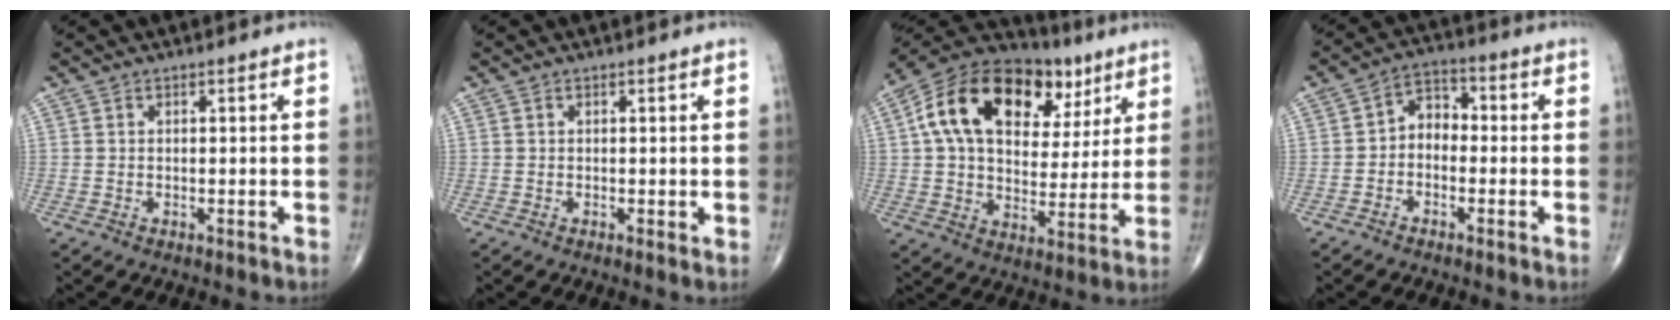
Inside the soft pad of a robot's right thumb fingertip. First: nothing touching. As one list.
[{"total": 0.6, "force": [0.0, 0.2, 0.6], "torque": [-0.003, -0.001, -0.002]}, {"total": 24.8, "force": [9.4, 15.1, 17.3], "torque": [-0.265, 0.021, 0.147]}, {"total": 5.4, "force": [-1.0, 4.0, 3.5], "torque": [-0.035, 0.027, -0.035]}]